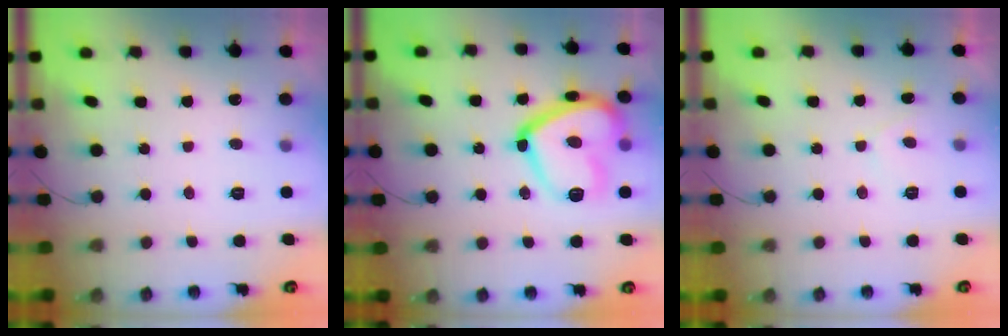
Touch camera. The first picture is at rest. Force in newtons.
{"total": 20.7, "press": 20.7, "slide": 1.4}
{"total": 1.5, "press": 1.4, "slide": 0.5}